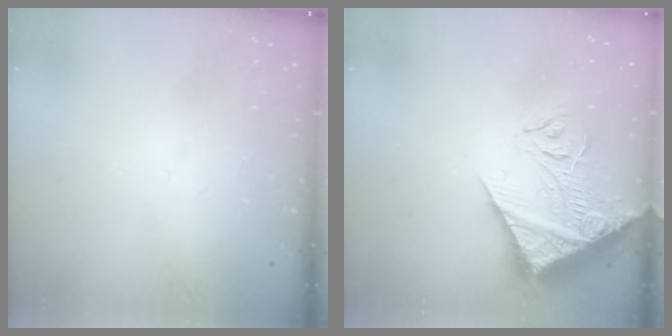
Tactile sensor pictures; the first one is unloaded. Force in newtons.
{"total": 14.2, "press": 14.1, "slide": 1.9}